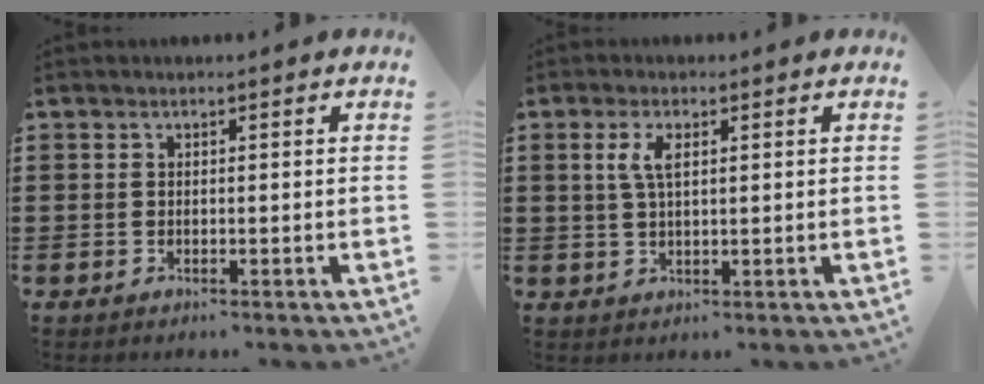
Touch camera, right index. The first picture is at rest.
{"total": 3.7, "force": [1.0, 1.4, 3.2], "torque": [-0.068, 0.009, 0.015]}